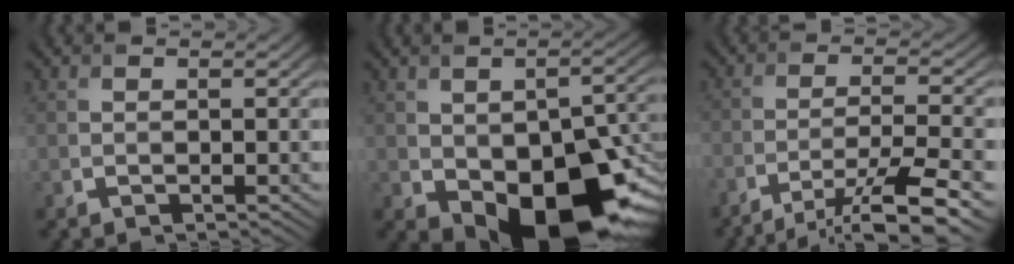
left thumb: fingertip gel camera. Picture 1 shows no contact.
{"total": 15.9, "force": [-5.3, 9.5, 11.7], "torque": [-0.158, -0.045, -0.059]}
{"total": 11.5, "force": [-8.3, 2.2, 7.6], "torque": [-0.135, -0.009, -0.123]}